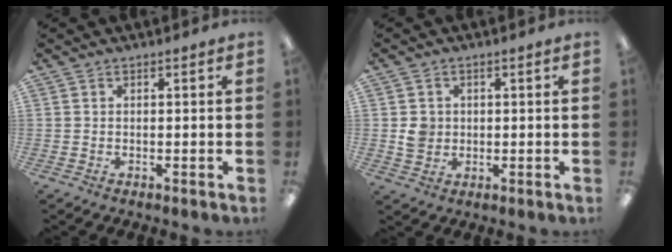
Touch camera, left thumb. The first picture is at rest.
{"total": 3.8, "force": [0.3, 3.6, 1.1], "torque": [-0.010, 0.001, 0.004]}